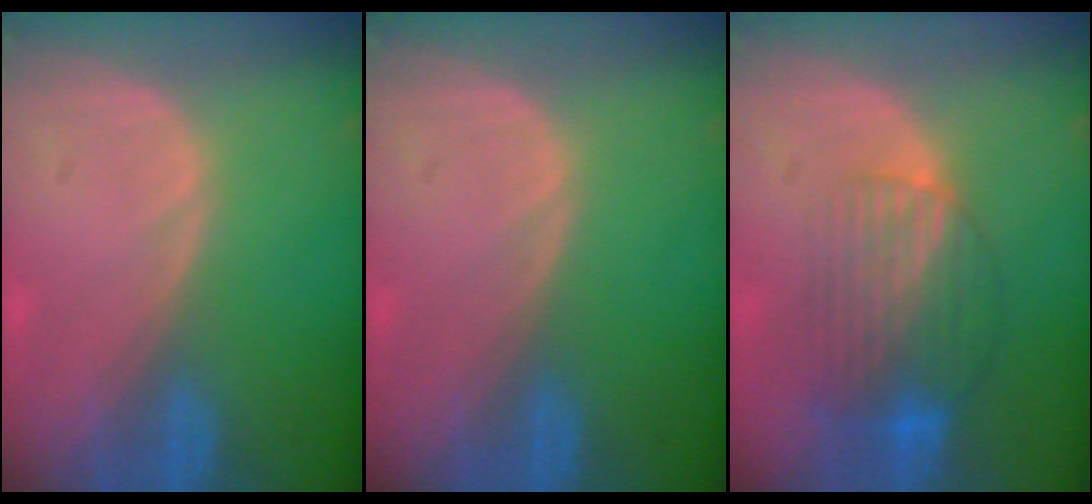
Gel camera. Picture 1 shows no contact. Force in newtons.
{"total": 0.0}
{"total": 8.5, "press": 7.2, "slide": 4.5}